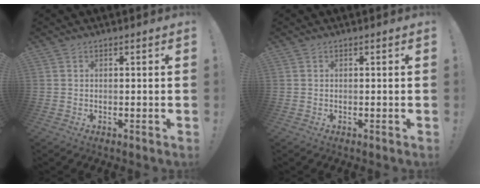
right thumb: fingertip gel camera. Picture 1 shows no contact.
{"total": 0.0}